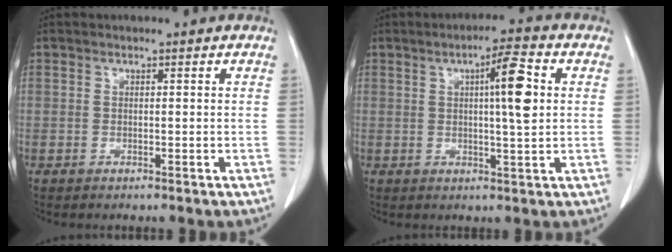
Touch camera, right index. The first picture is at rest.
{"total": 7.2, "force": [1.4, 0.4, 7.0], "torque": [-0.109, 0.006, 0.019]}